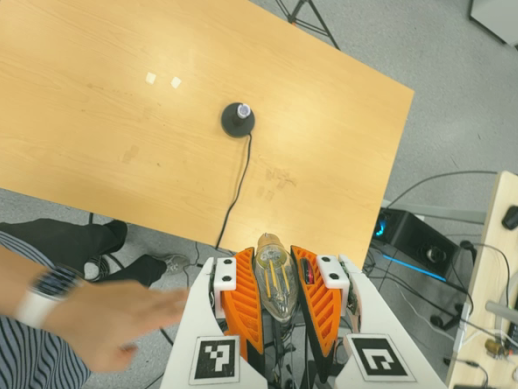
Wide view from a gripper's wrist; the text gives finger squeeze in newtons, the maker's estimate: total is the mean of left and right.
{"total": 22.1, "left": 24.3, "right": 19.9}